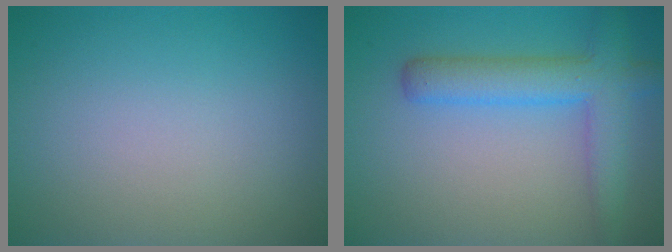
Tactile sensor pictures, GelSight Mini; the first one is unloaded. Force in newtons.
{"total": 5.0, "press": 5.0, "slide": 0.2}